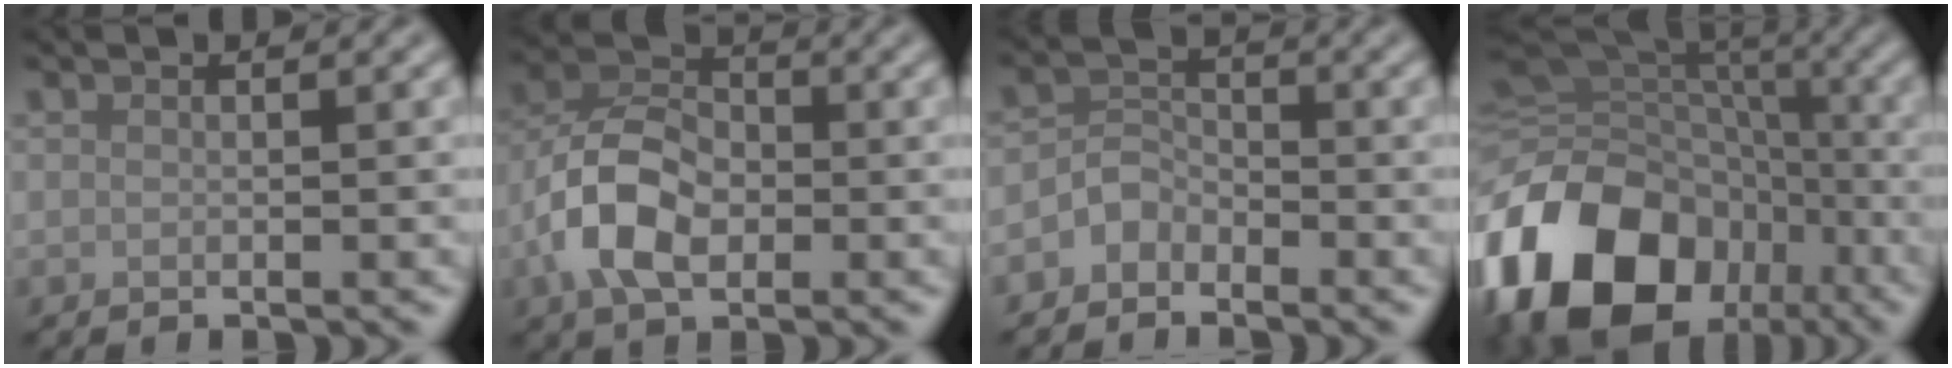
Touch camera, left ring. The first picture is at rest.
{"total": 7.0, "force": [-2.0, 4.5, 5.0], "torque": [-0.104, 0.009, -0.045]}
{"total": 2.2, "force": [-1.6, 1.4, 0.5], "torque": [-0.005, 0.011, -0.035]}
{"total": 18.8, "force": [-8.0, 13.8, 9.9], "torque": [-0.222, -0.013, -0.135]}